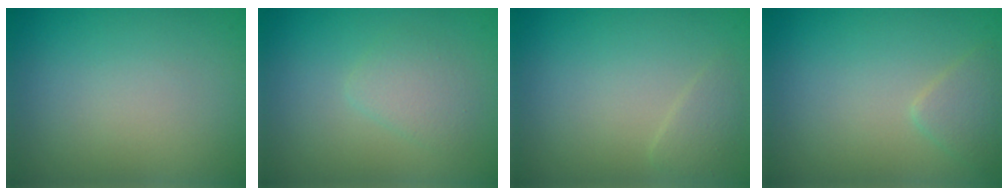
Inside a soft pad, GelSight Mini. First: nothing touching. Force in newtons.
{"total": 1.9, "press": 1.9, "slide": 0.1}
{"total": 1.1, "press": 1.1, "slide": 0.1}
{"total": 1.6, "press": 1.6, "slide": 0.1}